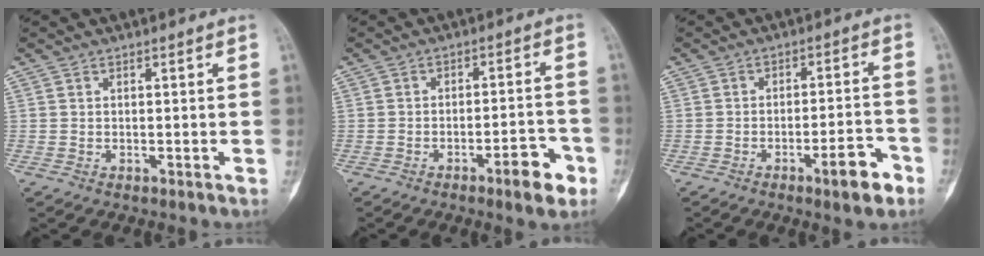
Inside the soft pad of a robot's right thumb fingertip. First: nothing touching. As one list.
[{"total": 7.4, "force": [-4.0, 2.2, 5.8], "torque": [-0.065, 0.031, -0.054]}, {"total": 7.4, "force": [-4.1, 1.9, 5.8], "torque": [-0.072, 0.030, -0.057]}]